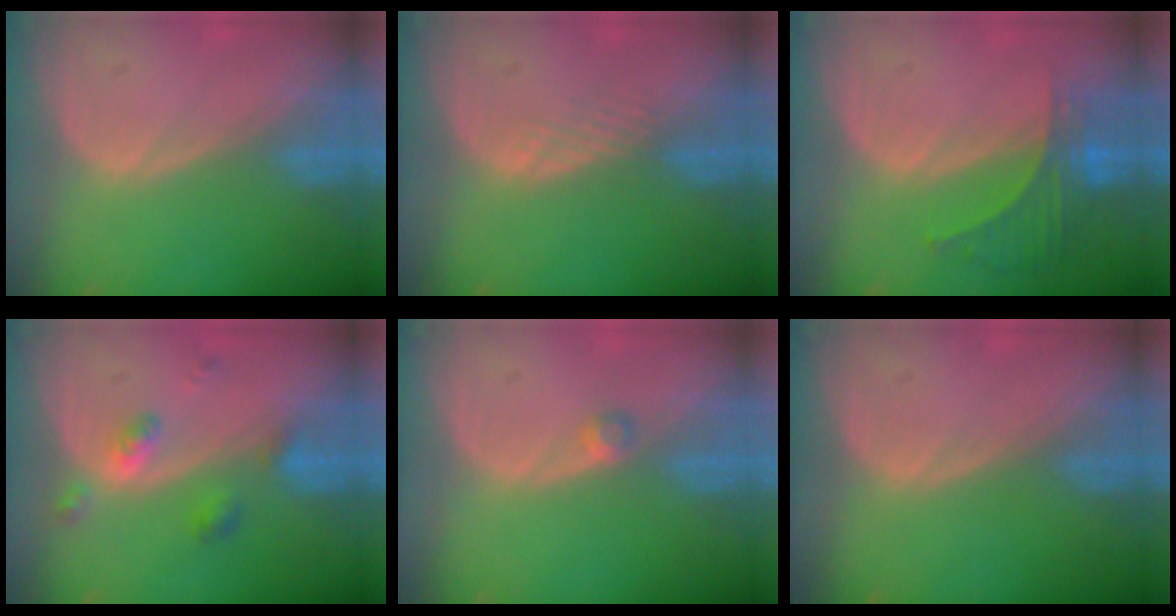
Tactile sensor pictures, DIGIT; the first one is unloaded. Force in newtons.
{"total": 1.6, "press": 1.6, "slide": 0.1}
{"total": 6.2, "press": 5.8, "slide": 2.2}
{"total": 4.4, "press": 4.0, "slide": 1.7}
{"total": 1.6, "press": 1.4, "slide": 0.9}
{"total": 0.0}